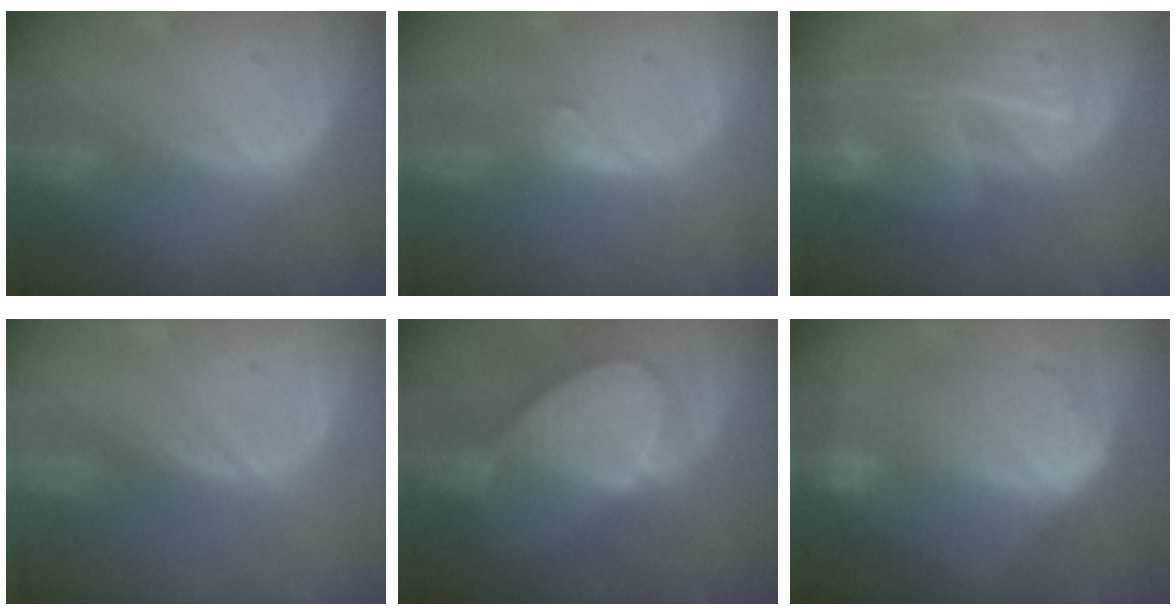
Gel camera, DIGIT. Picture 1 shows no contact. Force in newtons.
{"total": 2.6, "press": 2.6, "slide": 0.3}
{"total": 9.6, "press": 8.4, "slide": 4.7}
{"total": 0.0}
{"total": 10.0, "press": 8.8, "slide": 4.7}
{"total": 10.5, "press": 10.5, "slide": 0.6}